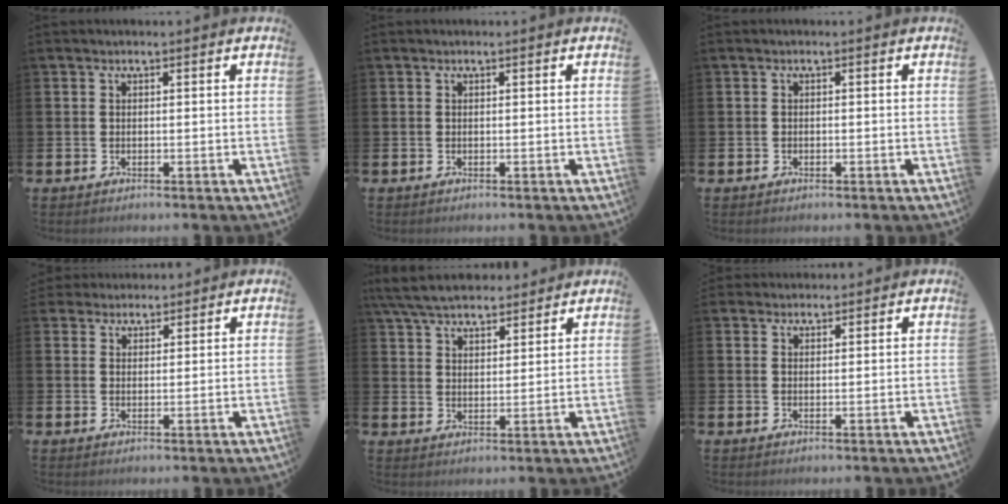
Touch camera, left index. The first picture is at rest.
{"total": 0.0}
{"total": 0.5, "force": [-0.3, 0.4, 0.1], "torque": [-0.007, 0.003, -0.007]}
{"total": 2.9, "force": [2.6, 1.1, -0.1], "torque": [0.003, -0.007, 0.047]}
{"total": 6.3, "force": [5.9, 1.6, 1.4], "torque": [-0.050, -0.020, 0.109]}
{"total": 1.9, "force": [1.8, 0.5, -0.1], "torque": [0.009, -0.006, 0.032]}